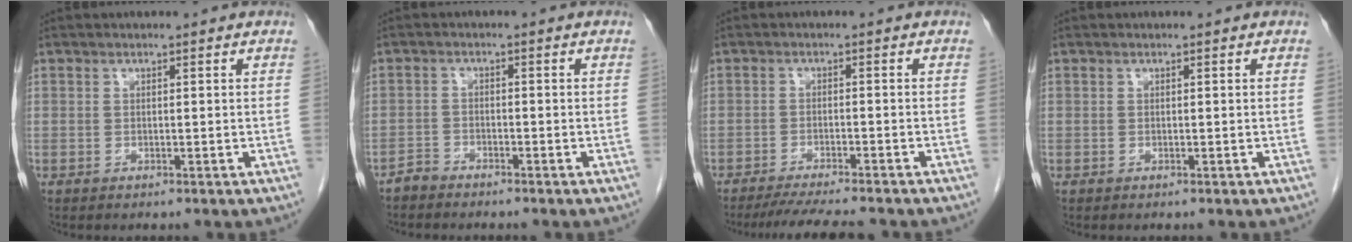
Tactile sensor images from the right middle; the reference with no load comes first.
{"total": 1.9, "force": [-1.8, 0.5, -0.1], "torque": [0.001, -0.001, -0.036]}
{"total": 9.0, "force": [-8.0, 0.4, 4.1], "torque": [-0.055, -0.018, -0.122]}
{"total": 0.0}